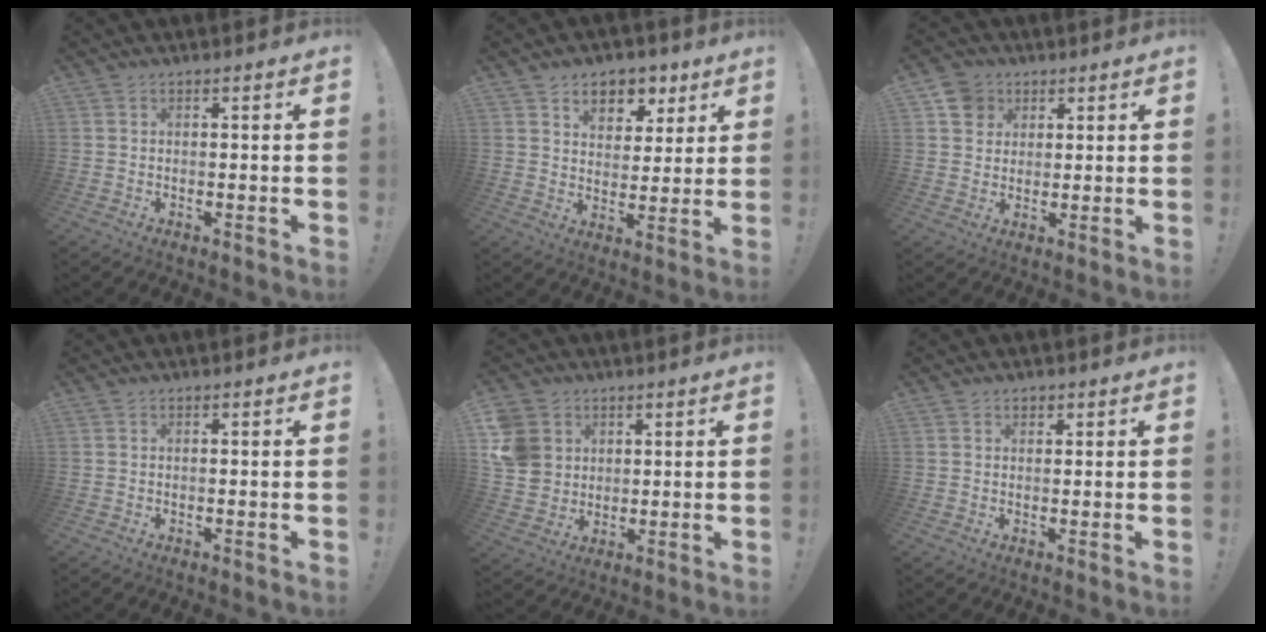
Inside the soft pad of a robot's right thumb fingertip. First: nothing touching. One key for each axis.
{"total": 8.4, "fx": 4.9, "fy": 6.1, "fz": 3.0, "tx": -0.034, "ty": -0.033, "tz": 0.093}
{"total": 7.2, "fx": 3.4, "fy": 6.1, "fz": 1.6, "tx": -0.023, "ty": -0.014, "tz": 0.069}
{"total": 0.0}
{"total": 10.2, "fx": 3.2, "fy": 9.0, "fz": 3.5, "tx": -0.060, "ty": -0.011, "tz": 0.068}
{"total": 1.1, "fx": 0.7, "fy": 0.8, "fz": 0.3, "tx": 0.001, "ty": -0.001, "tz": 0.011}